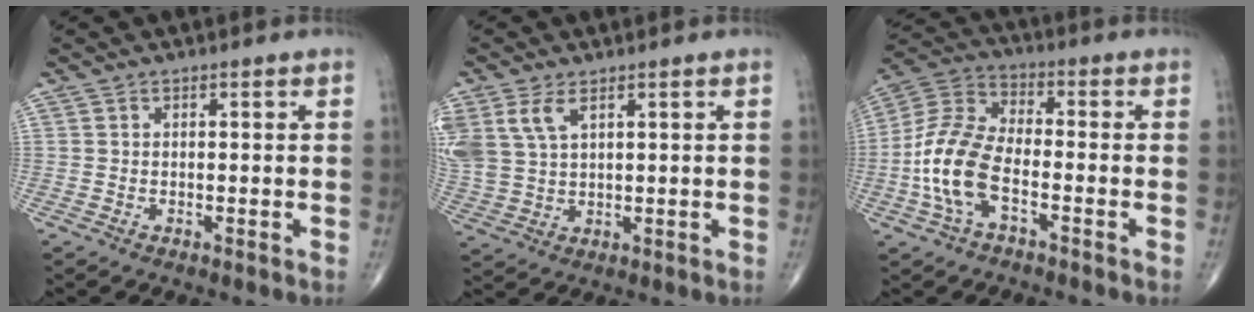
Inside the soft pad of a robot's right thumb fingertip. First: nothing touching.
{"total": 8.0, "force": [3.8, 4.4, 5.5], "torque": [-0.130, -0.001, 0.088]}
{"total": 12.9, "force": [-4.0, 6.4, 10.5], "torque": [-0.222, 0.033, -0.082]}